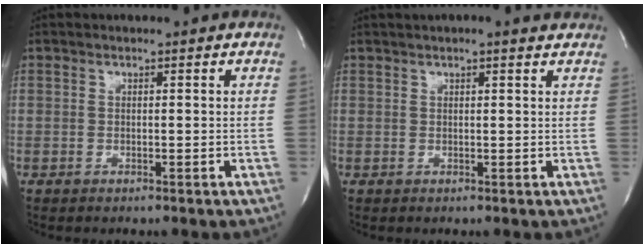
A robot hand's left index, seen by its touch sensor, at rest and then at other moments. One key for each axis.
{"total": 4.3, "fx": 3.5, "fy": 0.3, "fz": 2.4, "tx": -0.036, "ty": 0.015, "tz": 0.039}